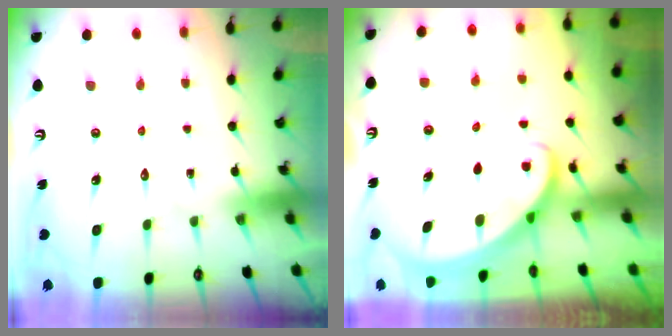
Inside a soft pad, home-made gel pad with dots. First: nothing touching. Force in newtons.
{"total": 2.3, "press": 2.3, "slide": 0.3}